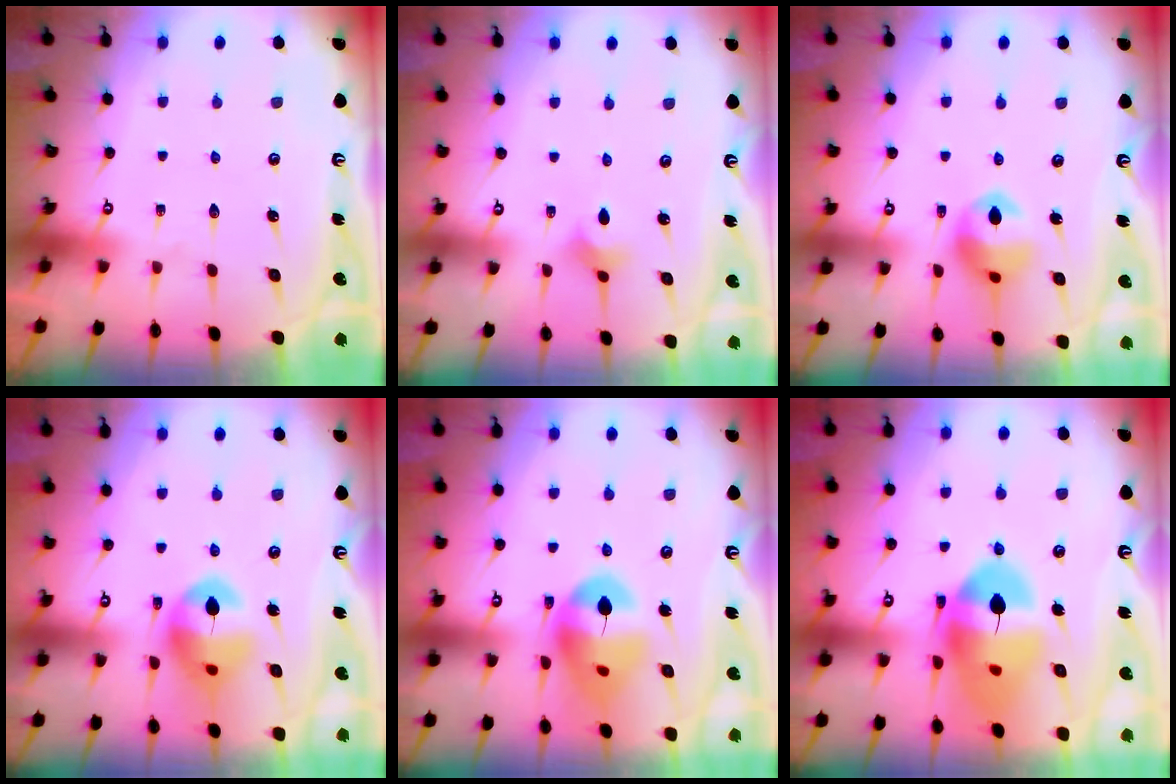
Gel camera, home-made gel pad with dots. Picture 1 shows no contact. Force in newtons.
{"total": 2.2, "press": 2.2, "slide": 0.5}
{"total": 11.9, "press": 11.8, "slide": 1.4}
{"total": 13.7, "press": 13.6, "slide": 1.9}
{"total": 14.8, "press": 14.7, "slide": 1.6}
{"total": 18.7, "press": 18.6, "slide": 2.6}